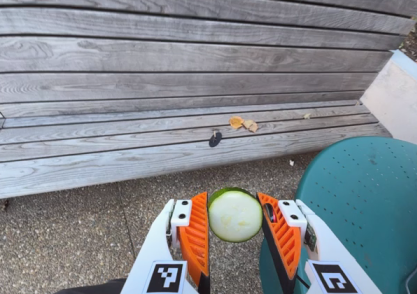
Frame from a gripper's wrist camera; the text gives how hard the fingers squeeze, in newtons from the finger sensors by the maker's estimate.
{"total": 7.6, "left": 7.2, "right": 7.9}